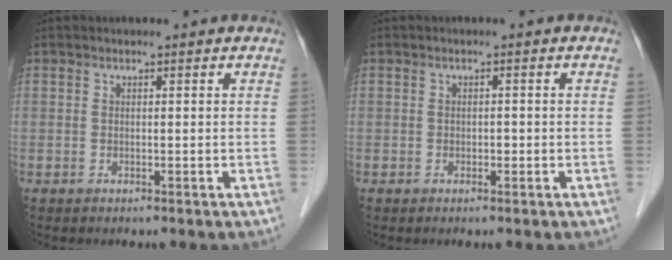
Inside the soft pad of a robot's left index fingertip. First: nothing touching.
{"total": 0.9, "force": [-0.4, 0.6, 0.5], "torque": [-0.007, -0.001, -0.007]}